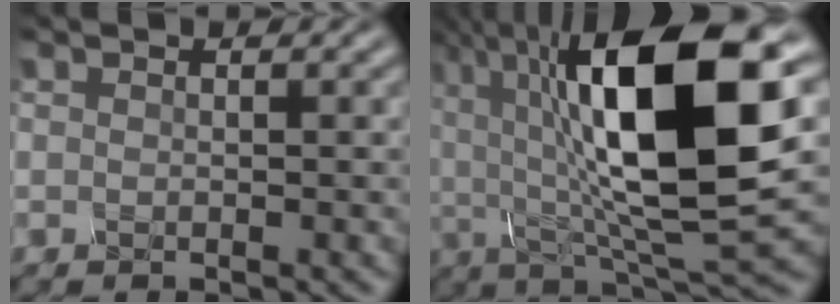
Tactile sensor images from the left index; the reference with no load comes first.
{"total": 16.1, "force": [3.6, 5.4, 14.7], "torque": [-0.251, 0.001, 0.048]}